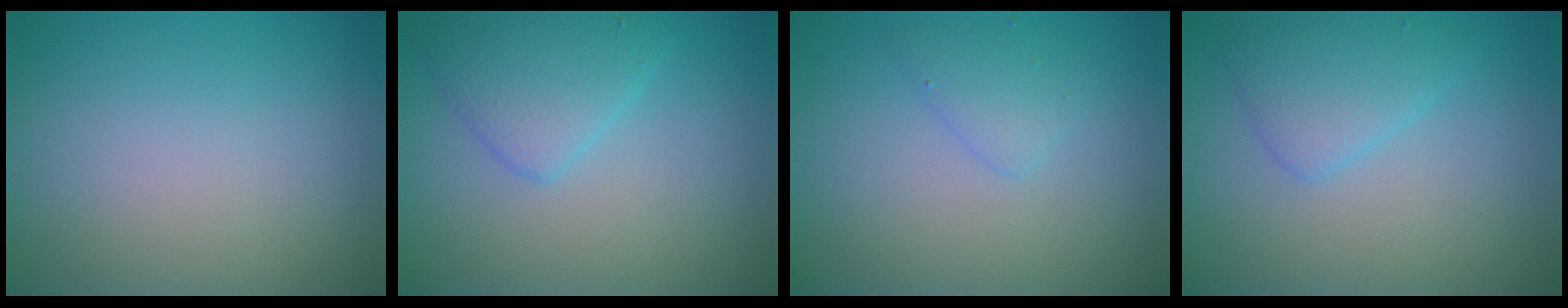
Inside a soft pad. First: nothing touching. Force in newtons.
{"total": 3.3, "press": 3.3, "slide": 0.1}
{"total": 1.7, "press": 1.6, "slide": 0.1}
{"total": 3.0, "press": 3.0, "slide": 0.1}